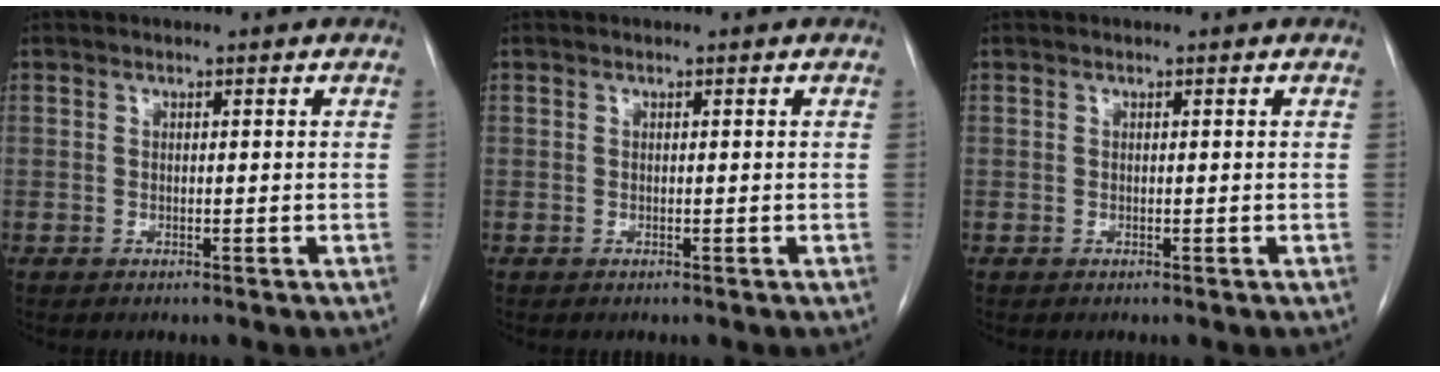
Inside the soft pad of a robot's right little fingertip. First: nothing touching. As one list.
[{"total": 0.0}, {"total": 0.0}]